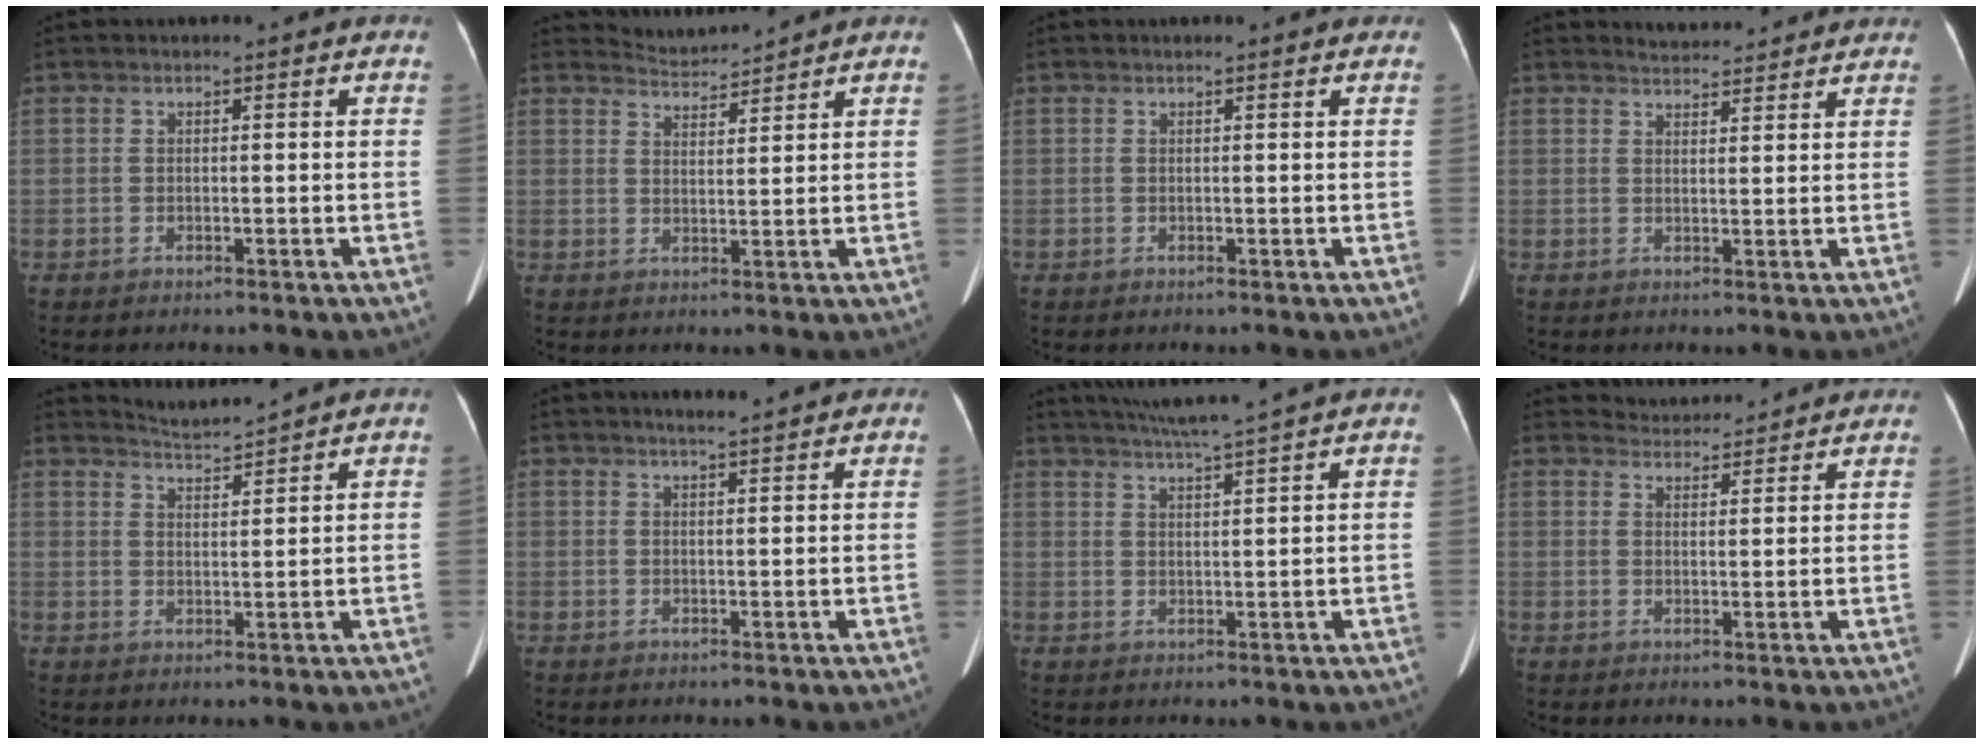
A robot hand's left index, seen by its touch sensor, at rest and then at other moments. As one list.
[{"total": 3.7, "force": [3.6, -0.5, -0.8], "torque": [0.007, 0.003, 0.071]}, {"total": 2.2, "force": [2.0, 0.1, 1.0], "torque": [-0.016, 0.012, 0.017]}, {"total": 5.8, "force": [5.6, 1.2, 0.9], "torque": [-0.015, 0.019, 0.070]}, {"total": 3.6, "force": [3.4, -1.2, -0.5], "torque": [0.003, -0.005, 0.069]}, {"total": 4.3, "force": [3.7, 0.4, 2.2], "torque": [-0.035, 0.012, 0.050]}, {"total": 7.2, "force": [6.3, -1.7, 3.2], "torque": [-0.054, 0.006, 0.102]}, {"total": 5.1, "force": [5.0, 0.8, -0.2], "torque": [-0.004, 0.020, 0.072]}]